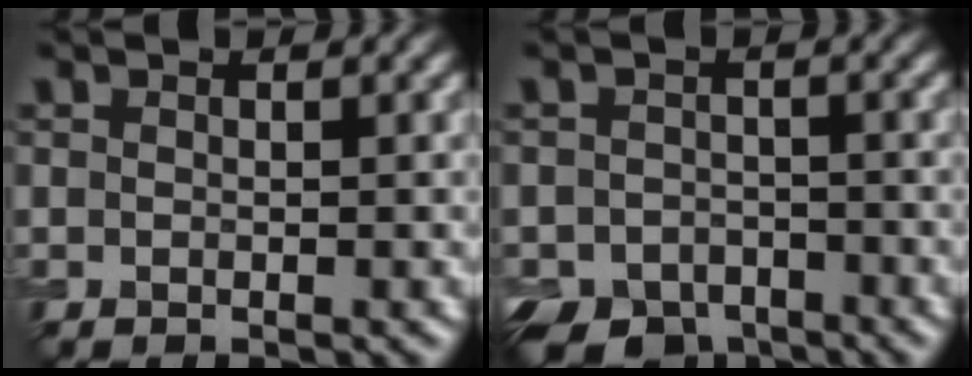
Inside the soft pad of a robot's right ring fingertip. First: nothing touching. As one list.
[{"total": 6.0, "force": [-4.4, 3.7, 1.8], "torque": [-0.016, -0.014, -0.068]}]